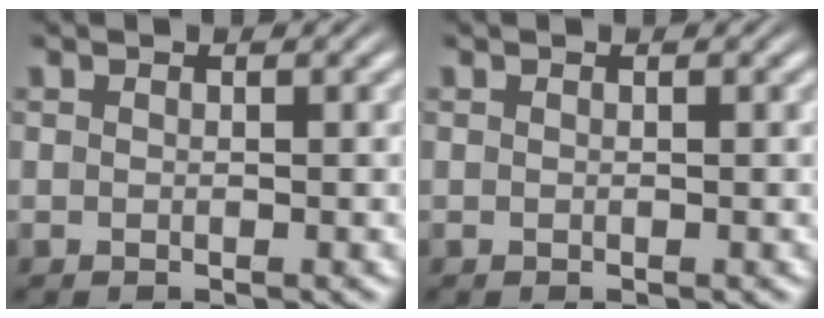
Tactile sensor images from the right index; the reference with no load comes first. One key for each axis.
{"total": 0.0}